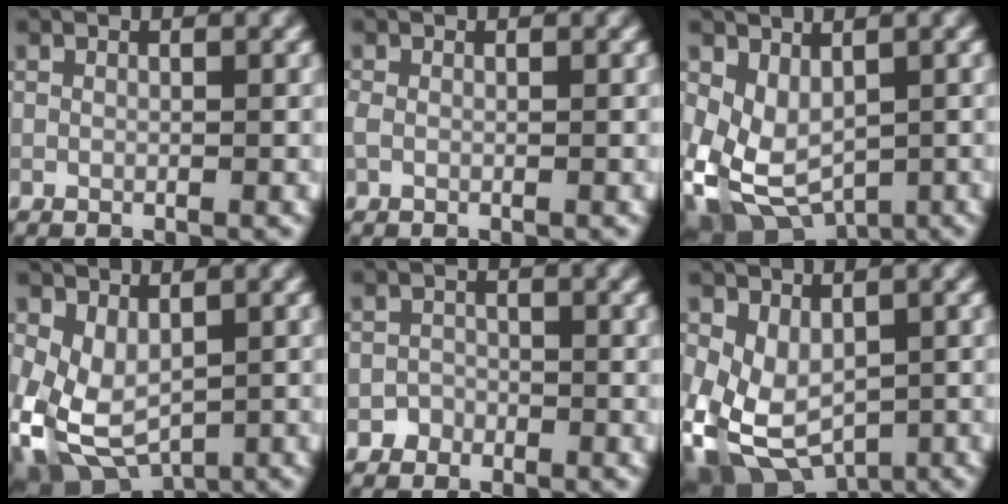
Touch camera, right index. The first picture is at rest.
{"total": 0.9, "force": [-0.2, 0.5, 0.7], "torque": [-0.021, -0.001, -0.007]}
{"total": 5.7, "force": [0.0, 4.2, 3.9], "torque": [-0.084, -0.024, 0.015]}
{"total": 6.2, "force": [-0.5, 4.2, 4.5], "torque": [-0.108, -0.017, -0.001]}
{"total": 1.2, "force": [-0.8, 0.9, -0.1], "torque": [0.013, 0.005, -0.014]}
{"total": 6.8, "force": [-1.0, 4.9, 4.6], "torque": [-0.100, -0.023, -0.001]}